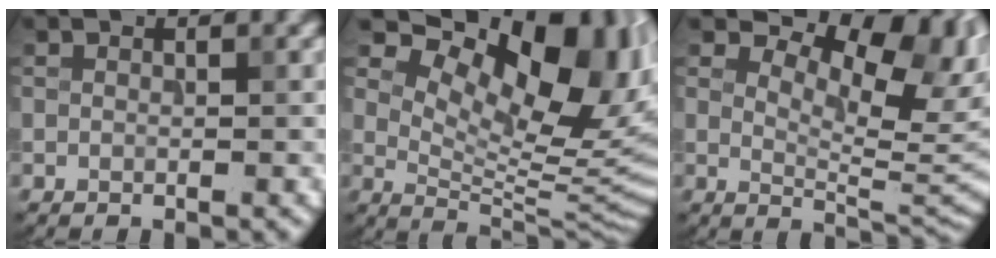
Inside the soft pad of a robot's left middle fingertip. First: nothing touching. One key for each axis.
{"total": 14.8, "fx": 6.4, "fy": 7.1, "fz": 11.3, "tx": -0.144, "ty": -0.004, "tz": 0.113}
{"total": 11.0, "fx": 5.6, "fy": 5.2, "fz": 7.9, "tx": -0.111, "ty": 0.009, "tz": 0.081}